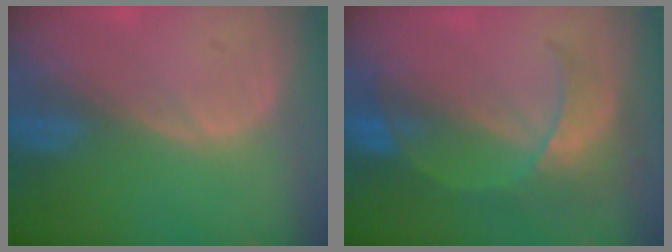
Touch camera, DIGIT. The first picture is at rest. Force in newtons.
{"total": 7.8, "press": 6.9, "slide": 3.7}